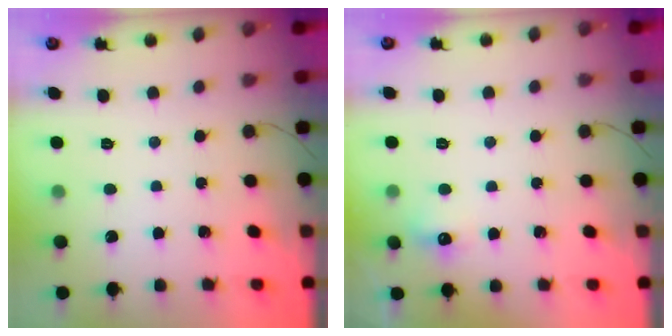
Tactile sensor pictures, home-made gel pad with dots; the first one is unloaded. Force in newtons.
{"total": 6.2, "press": 5.9, "slide": 1.8}